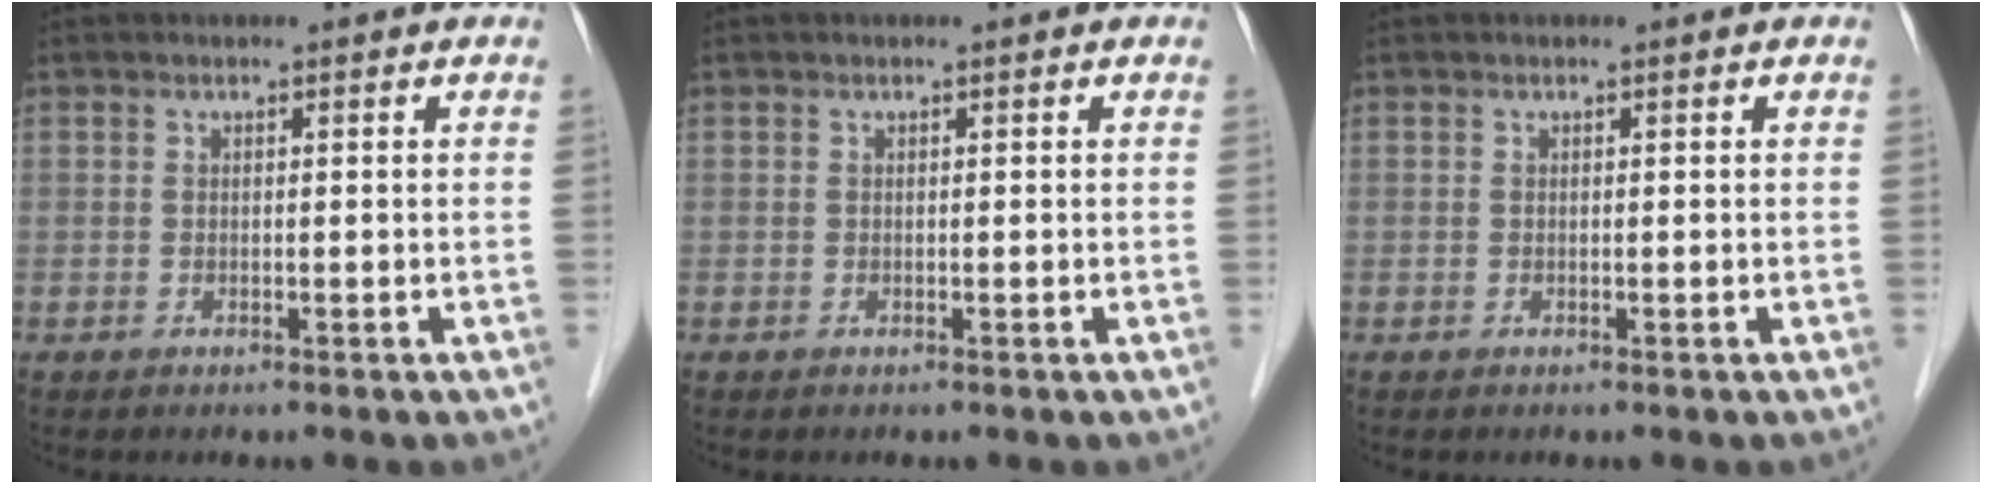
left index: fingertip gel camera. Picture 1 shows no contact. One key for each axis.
{"total": 0.0}
{"total": 0.0}